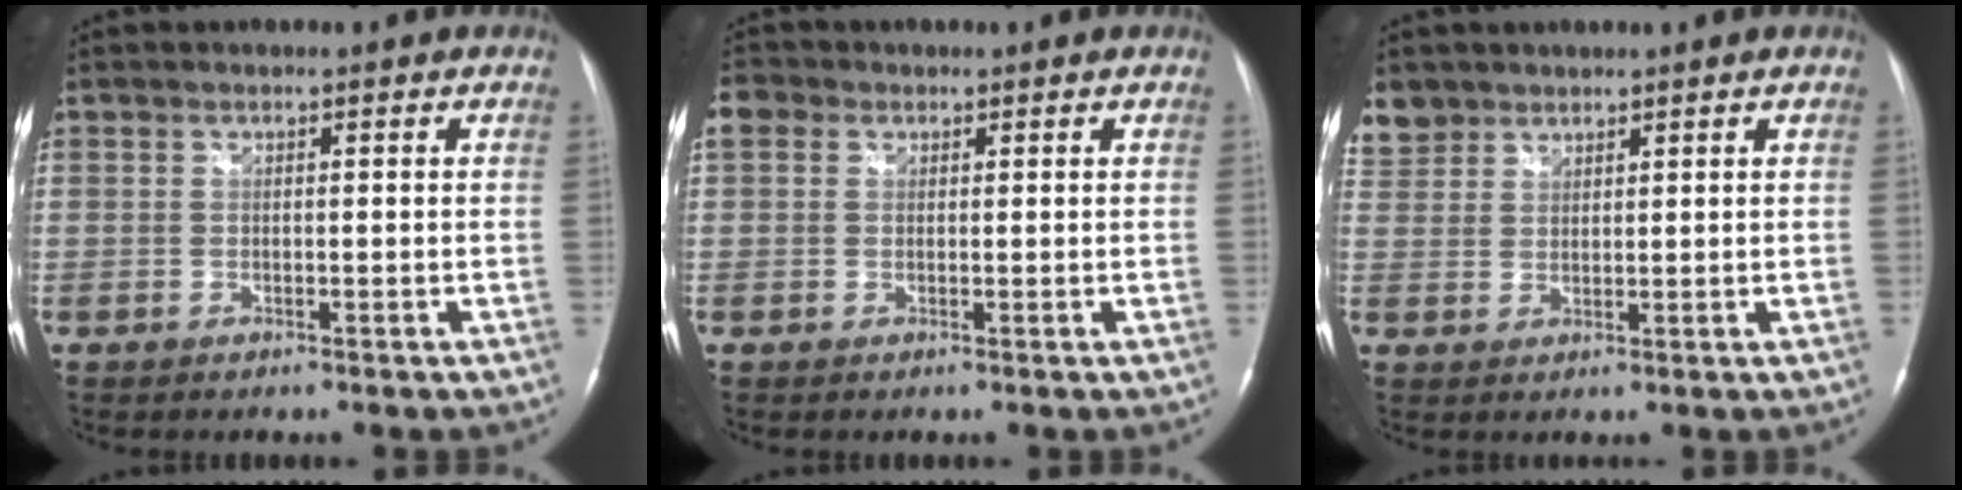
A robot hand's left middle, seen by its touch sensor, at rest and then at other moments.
{"total": 2.8, "force": [1.2, 2.3, 1.1], "torque": [-0.025, 0.020, 0.022]}
{"total": 4.2, "force": [3.4, 2.5, 0.0], "torque": [0.005, 0.010, 0.070]}